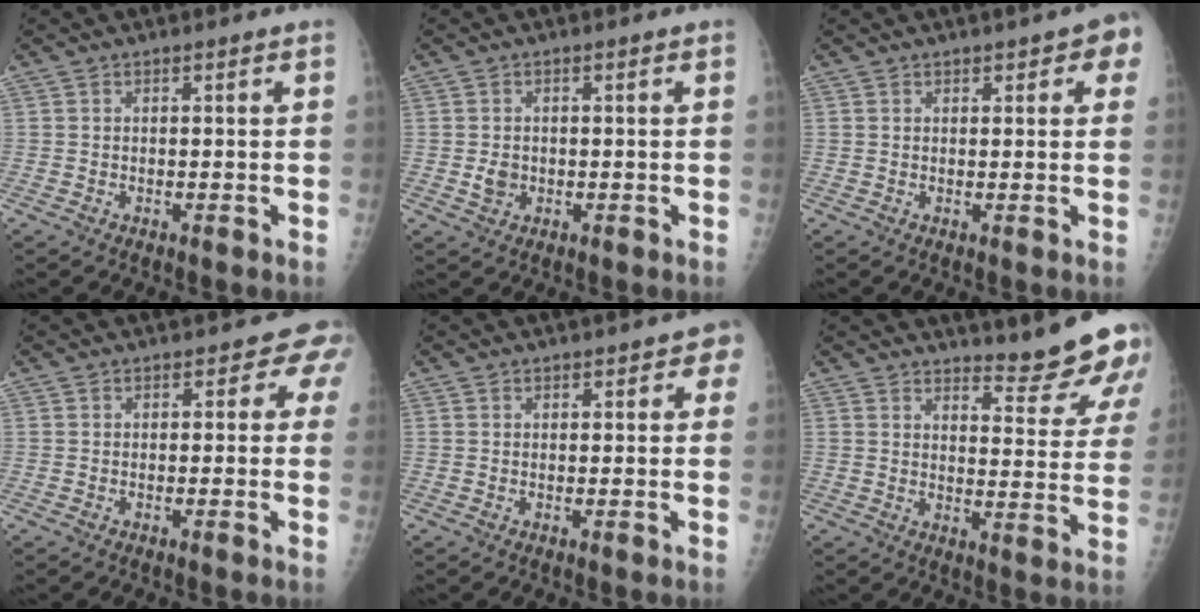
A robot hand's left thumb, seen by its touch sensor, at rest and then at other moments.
{"total": 2.4, "force": [-0.4, 2.1, 1.2], "torque": [-0.010, 0.003, -0.004]}
{"total": 5.1, "force": [2.4, 2.1, 3.9], "torque": [-0.018, -0.001, 0.020]}
{"total": 2.5, "force": [1.1, 1.9, 1.2], "torque": [0.016, 0.000, -0.009]}
{"total": 2.3, "force": [1.2, 1.5, 1.4], "torque": [0.013, 0.002, 0.009]}
{"total": 12.2, "force": [11.0, 1.8, 4.9], "torque": [-0.039, -0.107, 0.133]}